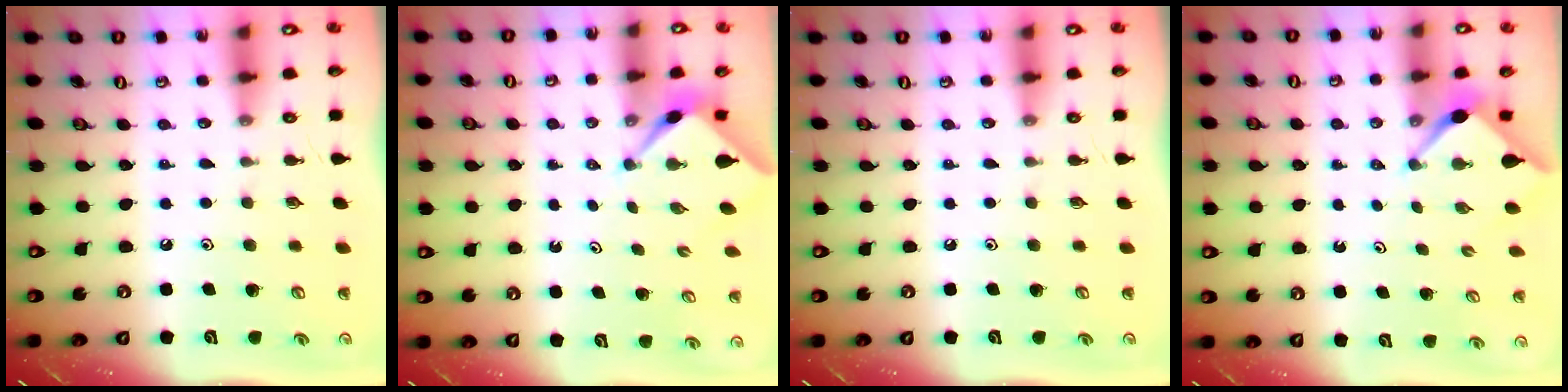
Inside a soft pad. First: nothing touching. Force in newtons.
{"total": 2.3, "press": 2.3, "slide": 0.3}
{"total": 0.0}
{"total": 2.7, "press": 2.7, "slide": 0.3}